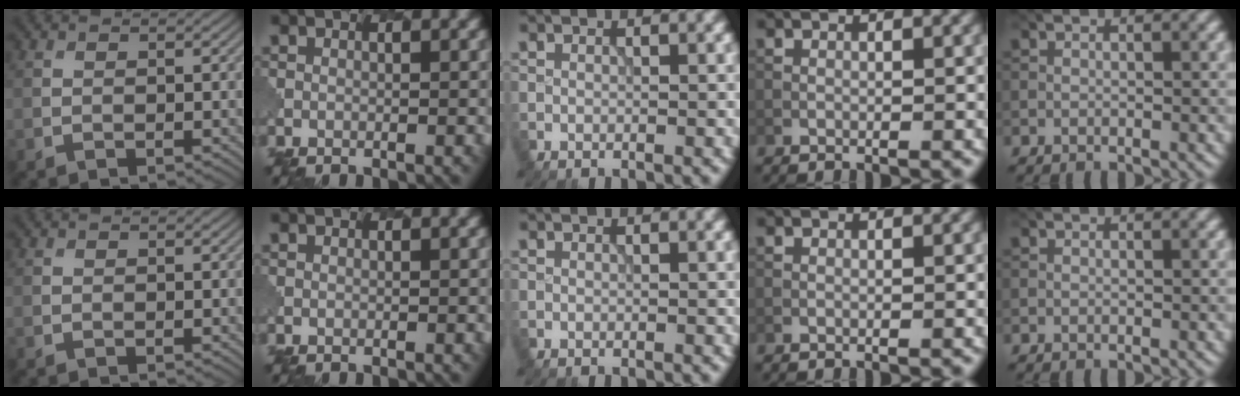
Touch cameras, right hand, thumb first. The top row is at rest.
{}